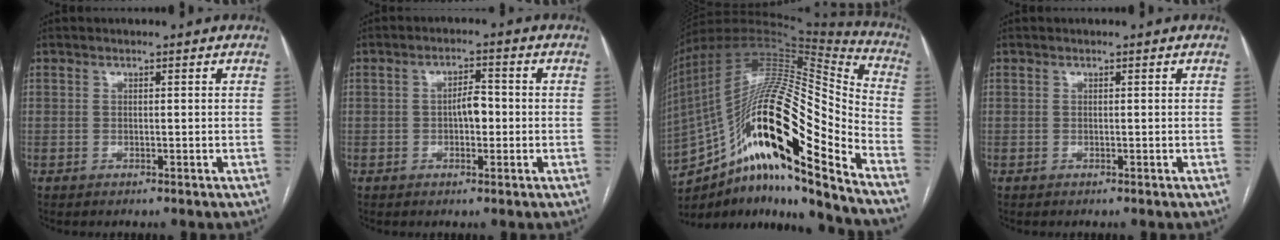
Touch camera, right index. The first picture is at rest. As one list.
[{"total": 3.5, "force": [-0.4, 1.5, 3.2], "torque": [-0.049, 0.009, -0.007]}, {"total": 28.7, "force": [-14.9, 4.7, 24.1], "torque": [-0.417, 0.012, -0.254]}, {"total": 0.0}]